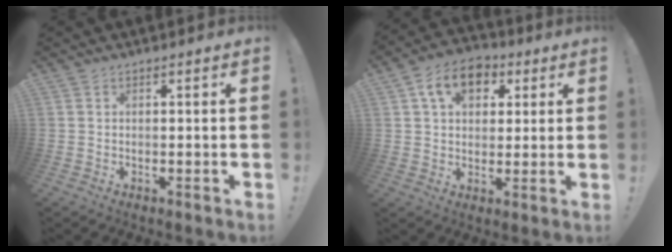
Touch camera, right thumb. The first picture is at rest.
{"total": 11.6, "force": [4.6, 8.4, 6.5], "torque": [-0.095, -0.004, 0.086]}